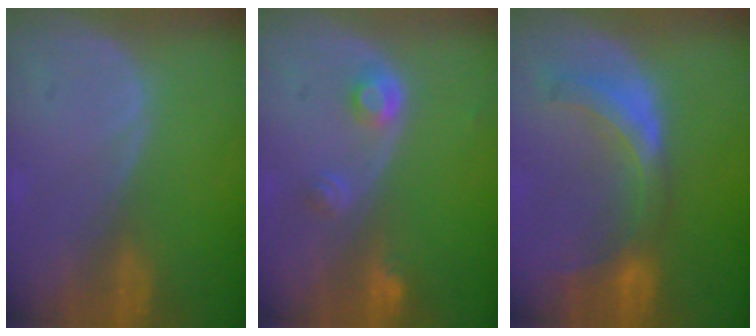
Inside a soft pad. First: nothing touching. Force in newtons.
{"total": 3.0, "press": 2.8, "slide": 0.9}
{"total": 7.4, "press": 6.8, "slide": 2.8}